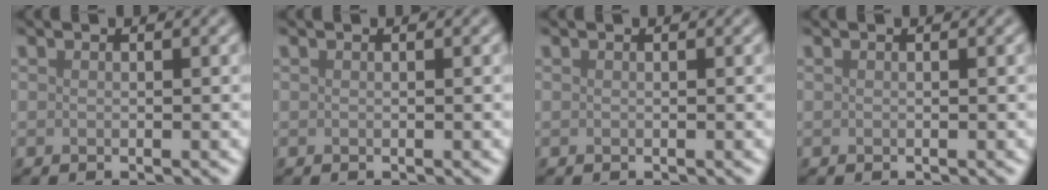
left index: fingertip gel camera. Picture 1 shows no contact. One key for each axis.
{"total": 0.0}
{"total": 0.0}
{"total": 0.0}